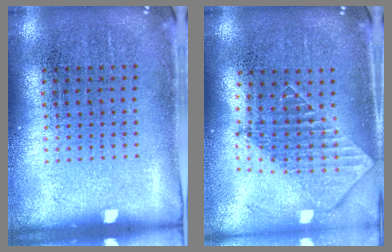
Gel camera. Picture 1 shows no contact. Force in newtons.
{"total": 1.9, "press": 1.5, "slide": 1.2}